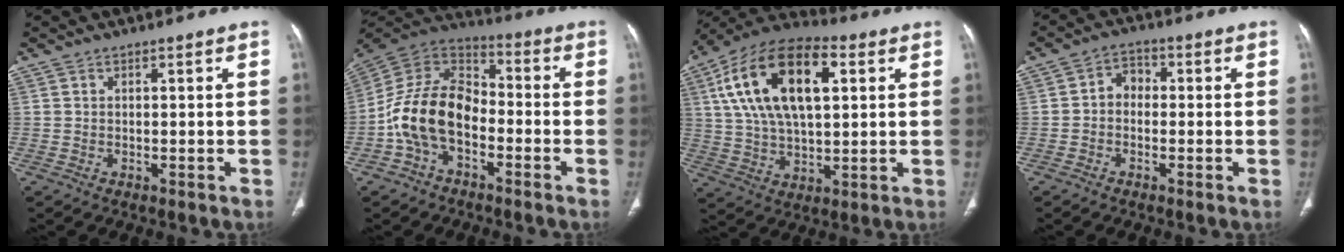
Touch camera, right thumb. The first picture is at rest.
{"total": 14.7, "force": [-4.4, 9.4, 10.4], "torque": [-0.188, 0.057, -0.093]}
{"total": 21.1, "force": [6.1, 10.7, 17.1], "torque": [-0.302, 0.010, 0.100]}
{"total": 3.8, "force": [-0.6, 3.0, 2.2], "torque": [-0.021, 0.018, -0.024]}